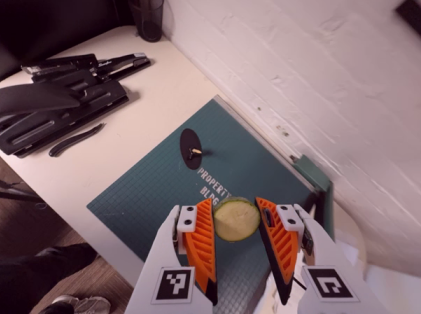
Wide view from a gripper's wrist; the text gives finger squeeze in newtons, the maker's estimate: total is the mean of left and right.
{"total": 8.6, "left": 8.5, "right": 8.7}